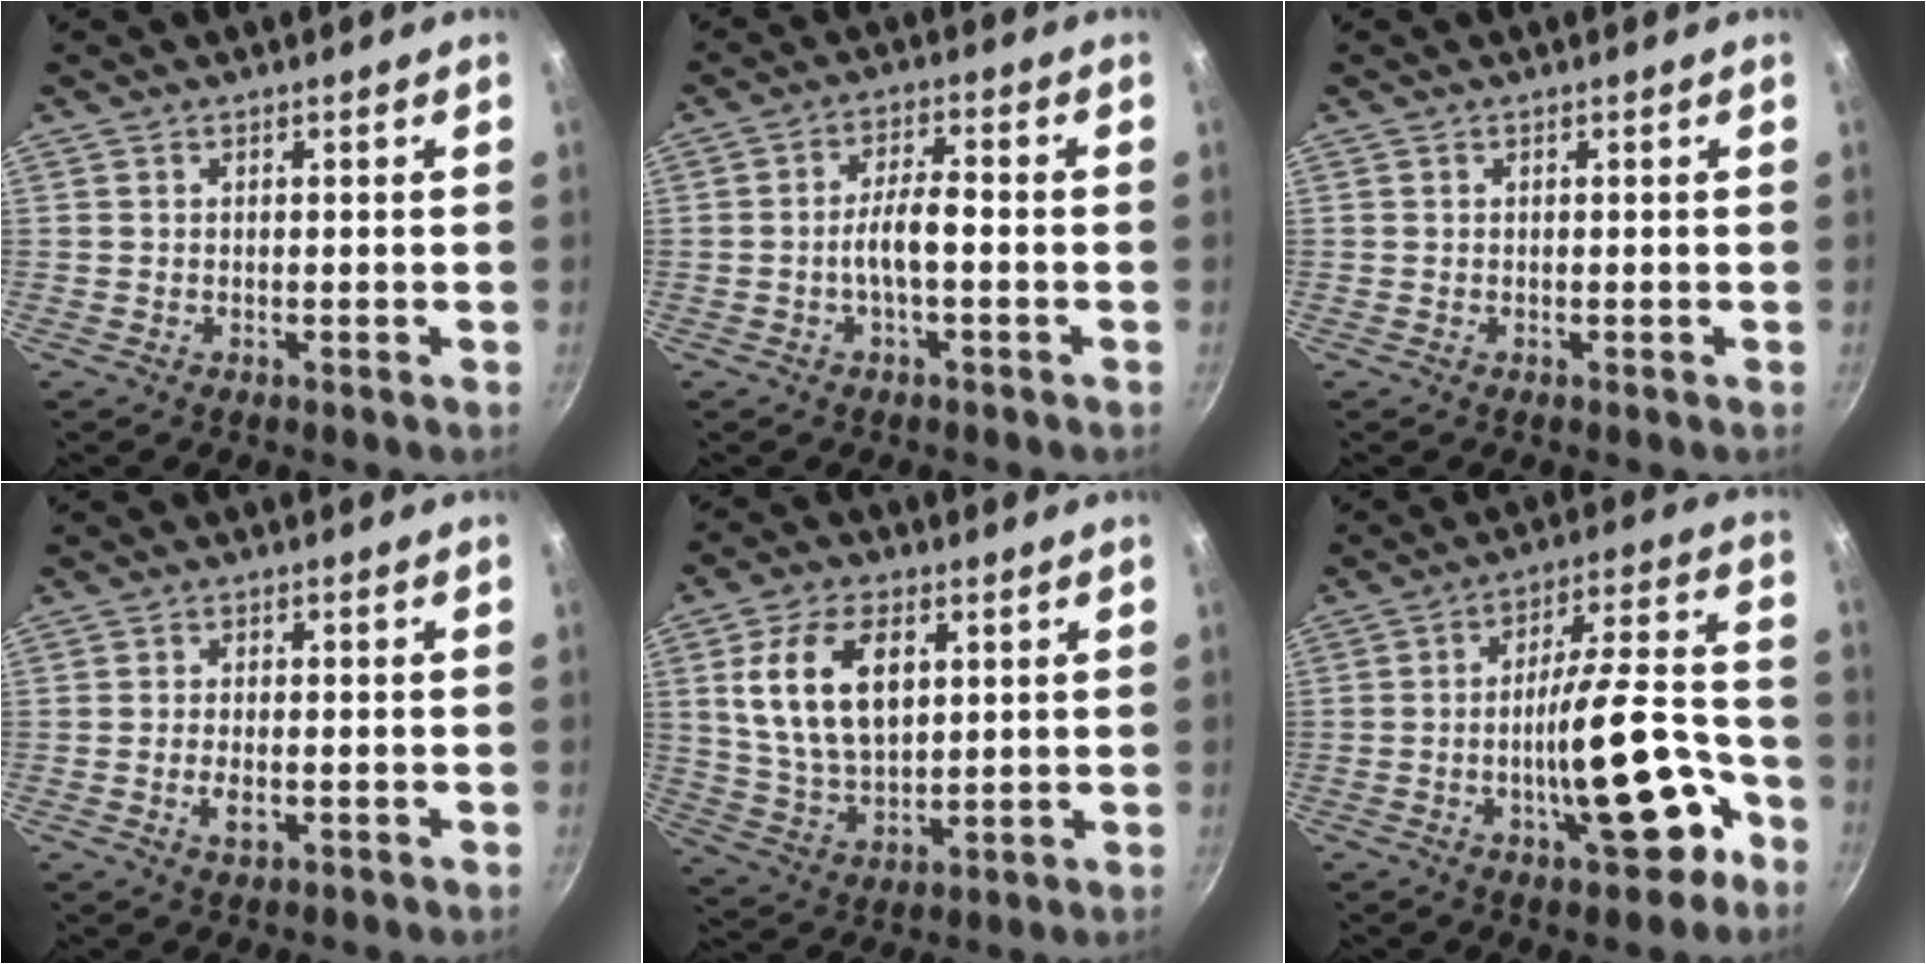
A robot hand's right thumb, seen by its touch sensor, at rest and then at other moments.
{"total": 5.4, "force": [-1.3, 1.6, 5.0], "torque": [-0.094, 0.025, -0.029]}
{"total": 0.0}
{"total": 3.2, "force": [-1.0, 1.6, 2.6], "torque": [-0.052, 0.003, -0.020]}
{"total": 14.6, "force": [3.9, 8.9, 11.0], "torque": [-0.182, -0.014, 0.079]}
{"total": 17.5, "force": [-7.1, 6.0, 14.8], "torque": [-0.187, 0.060, -0.108]}